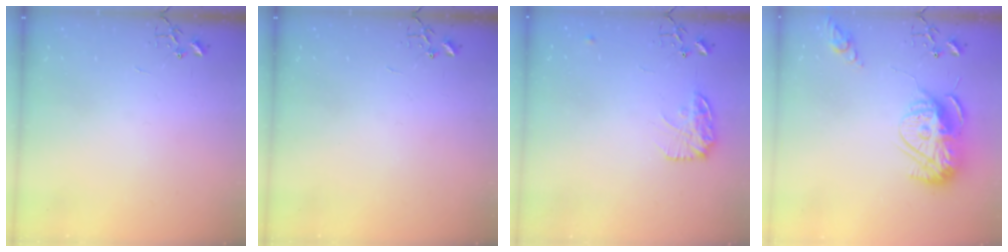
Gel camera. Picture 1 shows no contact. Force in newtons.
{"total": 0.0}
{"total": 12.3, "press": 12.3, "slide": 0.5}
{"total": 16.0, "press": 16.0, "slide": 1.5}